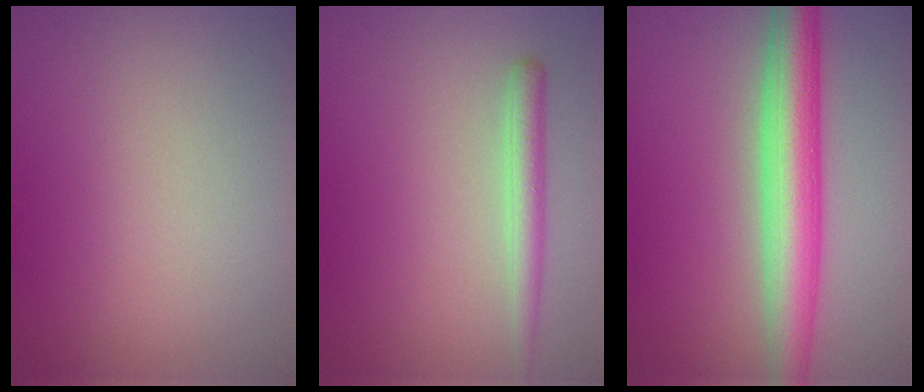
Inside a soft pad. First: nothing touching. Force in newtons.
{"total": 2.3, "press": 2.3, "slide": 0.2}
{"total": 6.9, "press": 6.8, "slide": 0.3}